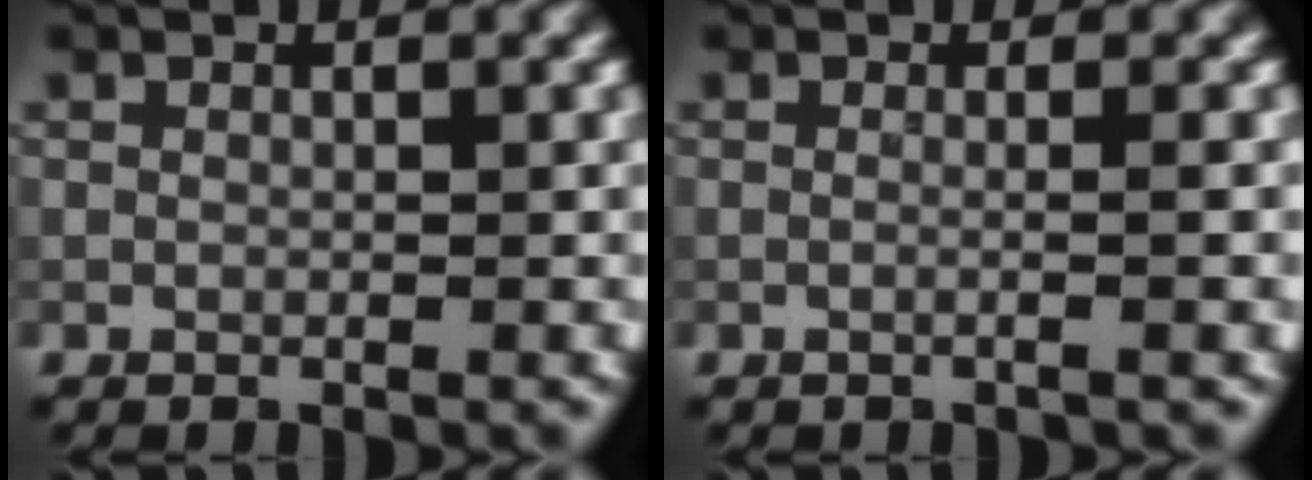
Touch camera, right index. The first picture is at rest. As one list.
[{"total": 2.6, "force": [0.2, 1.2, 2.3], "torque": [-0.006, 0.000, -0.025]}]